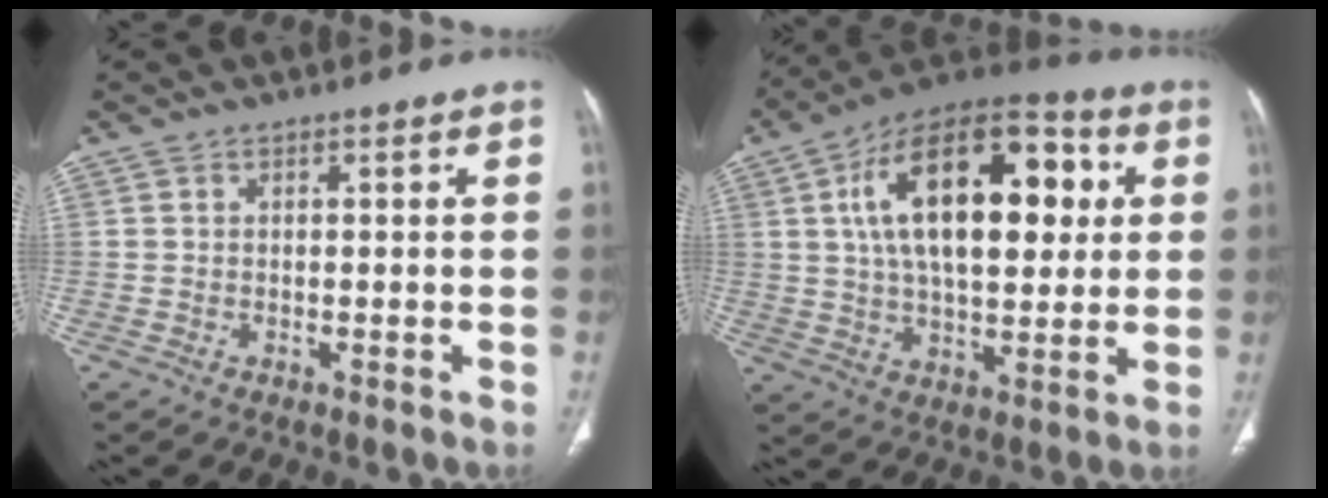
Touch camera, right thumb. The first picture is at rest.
{"total": 24.9, "force": [5.7, 12.7, 20.7], "torque": [-0.312, 0.012, 0.083]}